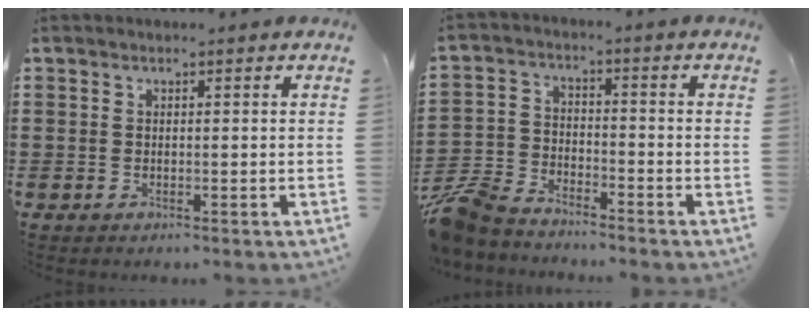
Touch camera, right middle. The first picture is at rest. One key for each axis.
{"total": 7.2, "fx": -6.7, "fy": 1.9, "fz": 1.7, "tx": -0.060, "ty": 0.007, "tz": -0.141}